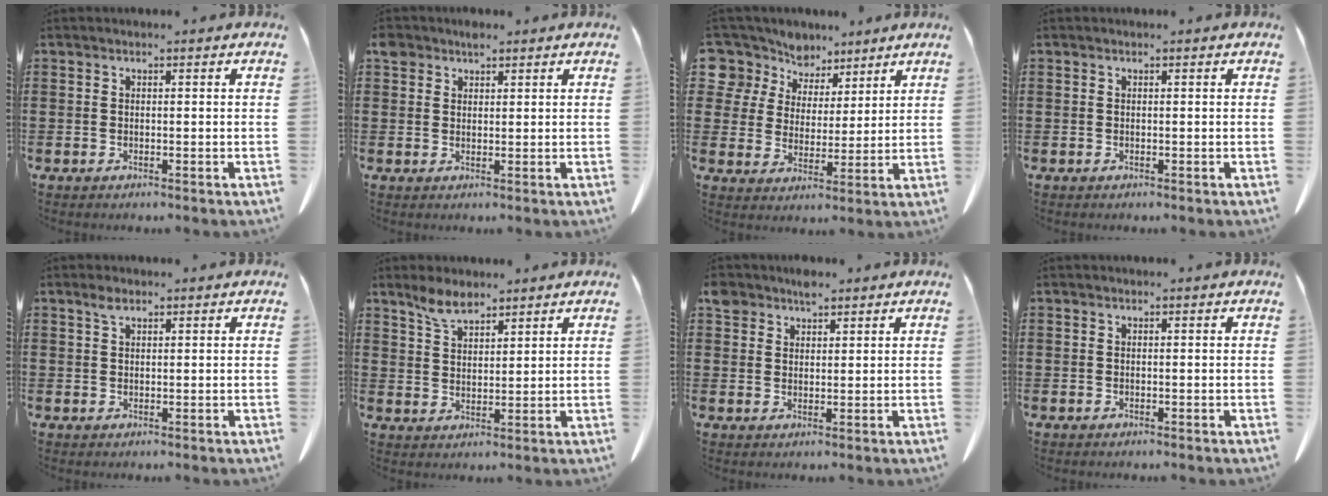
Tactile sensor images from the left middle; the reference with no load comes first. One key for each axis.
{"total": 2.4, "fx": 1.9, "fy": 1.2, "fz": 0.8, "tx": -0.022, "ty": 0.003, "tz": 0.038}
{"total": 7.7, "fx": 5.9, "fy": 4.9, "fz": 0.1, "tx": -0.044, "ty": -0.029, "tz": 0.110}
{"total": 0.0}
{"total": 1.7, "fx": 1.1, "fy": 0.7, "fz": 1.2, "tx": -0.027, "ty": 0.000, "tz": 0.021}
{"total": 4.7, "fx": 3.7, "fy": 1.9, "fz": 2.2, "tx": -0.054, "ty": 0.000, "tz": 0.069}
{"total": 3.4, "fx": 2.7, "fy": 1.7, "fz": 1.1, "tx": -0.022, "ty": 0.002, "tz": 0.052}
{"total": 0.0}